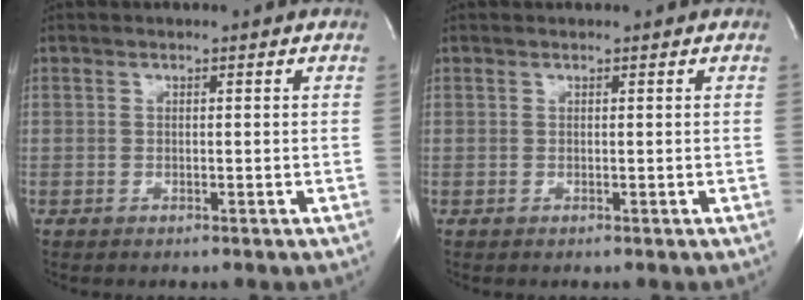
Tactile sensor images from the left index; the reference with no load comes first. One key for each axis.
{"total": 0.0}